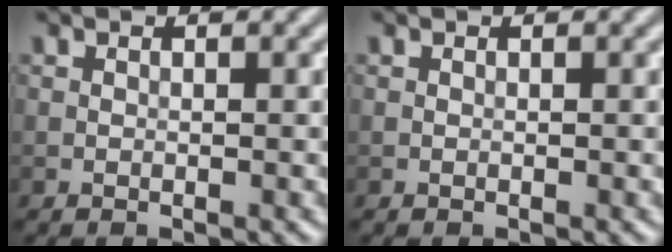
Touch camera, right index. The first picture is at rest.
{"total": 0.0}